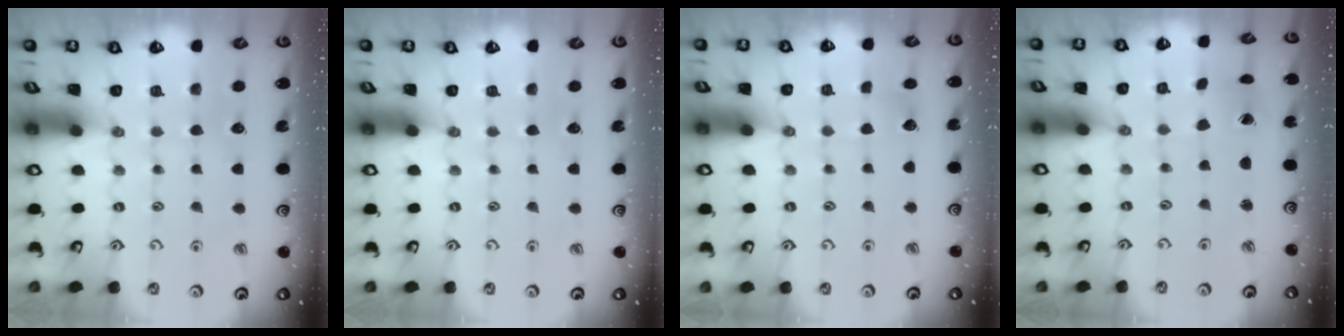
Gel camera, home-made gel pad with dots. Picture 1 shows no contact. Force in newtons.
{"total": 0.0}
{"total": 2.9, "press": 2.9, "slide": 0.4}
{"total": 1.3, "press": 1.3, "slide": 0.0}